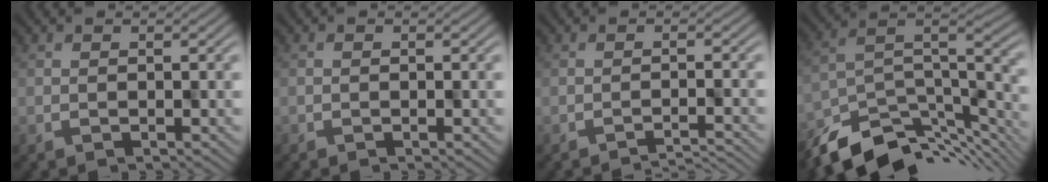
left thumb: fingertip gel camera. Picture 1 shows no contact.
{"total": 0.0}
{"total": 2.7, "force": [-2.4, 0.2, 1.3], "torque": [-0.017, 0.008, -0.034]}
{"total": 10.3, "force": [-6.1, 5.2, 6.6], "torque": [-0.140, -0.022, -0.089]}